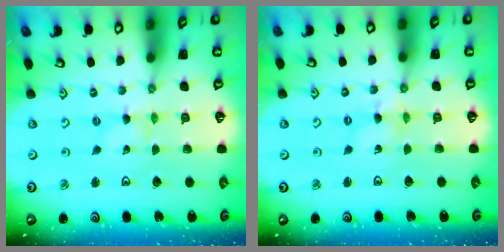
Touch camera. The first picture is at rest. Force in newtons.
{"total": 2.0, "press": 2.0, "slide": 0.2}